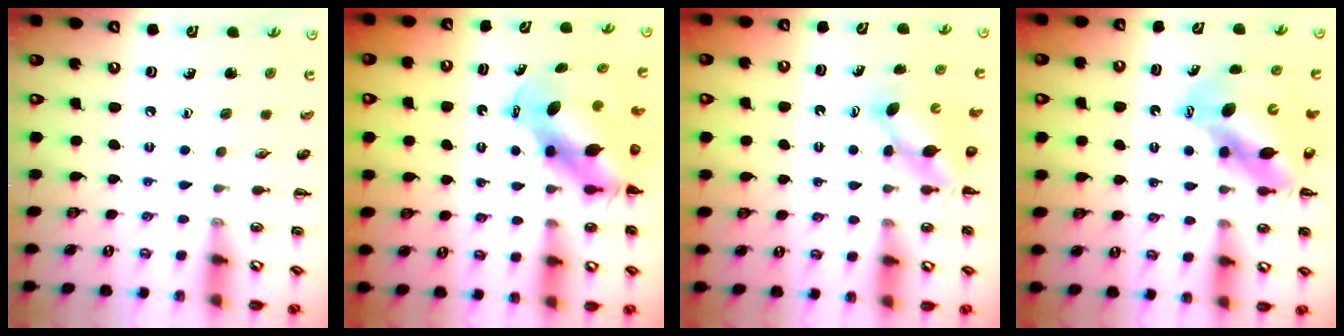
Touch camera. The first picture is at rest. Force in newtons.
{"total": 7.2, "press": 7.0, "slide": 1.9}
{"total": 4.7, "press": 4.7, "slide": 0.4}
{"total": 10.9, "press": 10.6, "slide": 2.7}